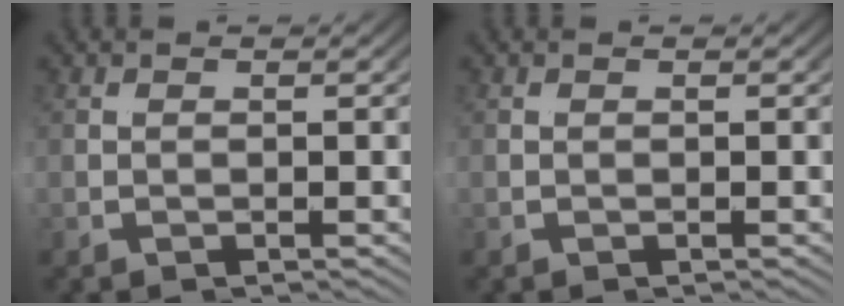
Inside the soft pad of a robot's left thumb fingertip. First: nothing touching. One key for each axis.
{"total": 0.0}